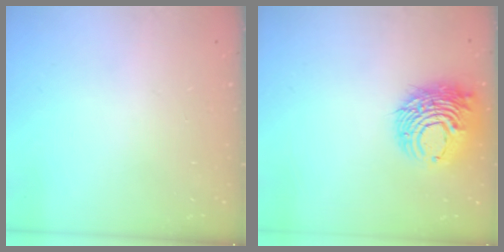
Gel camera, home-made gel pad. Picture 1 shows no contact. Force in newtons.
{"total": 12.2, "press": 12.1, "slide": 1.3}